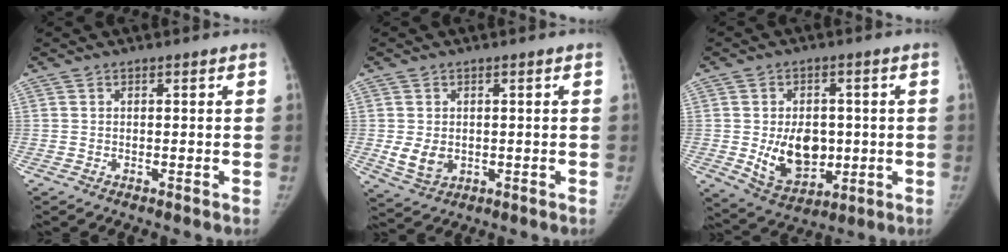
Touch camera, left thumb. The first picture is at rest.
{"total": 4.9, "force": [-0.4, 3.8, 3.1], "torque": [-0.044, -0.009, 0.007]}
{"total": 11.8, "force": [-0.8, 8.3, 8.4], "torque": [-0.094, -0.009, 0.004]}